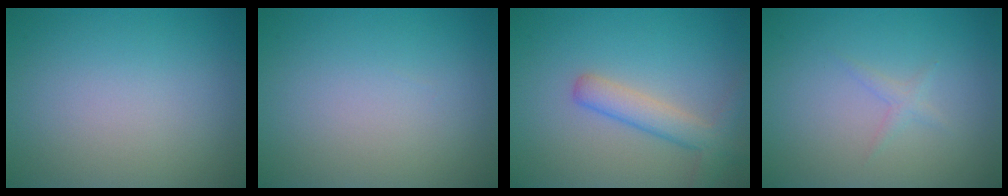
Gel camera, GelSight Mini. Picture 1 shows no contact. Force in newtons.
{"total": 0.0}
{"total": 3.3, "press": 3.3, "slide": 0.2}
{"total": 0.9, "press": 0.9, "slide": 0.0}